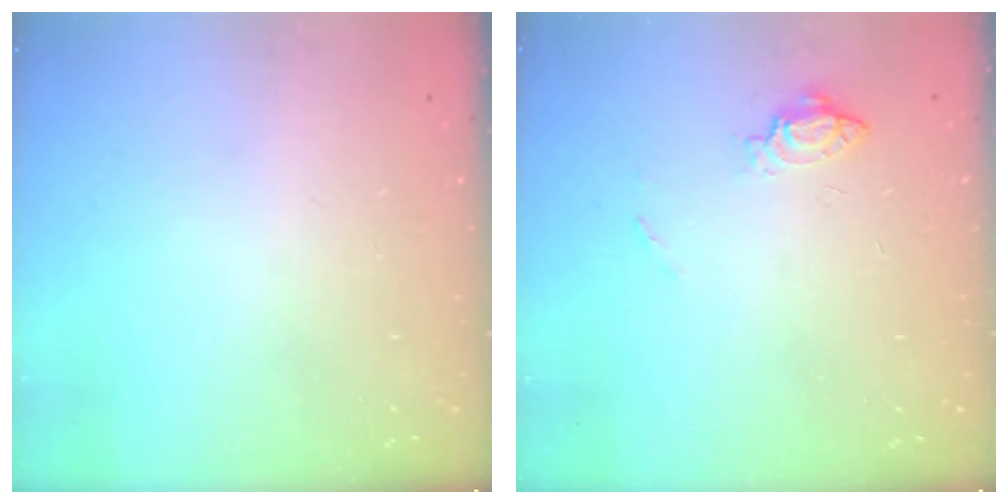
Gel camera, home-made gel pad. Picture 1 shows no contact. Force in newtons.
{"total": 6.4, "press": 6.4, "slide": 0.7}